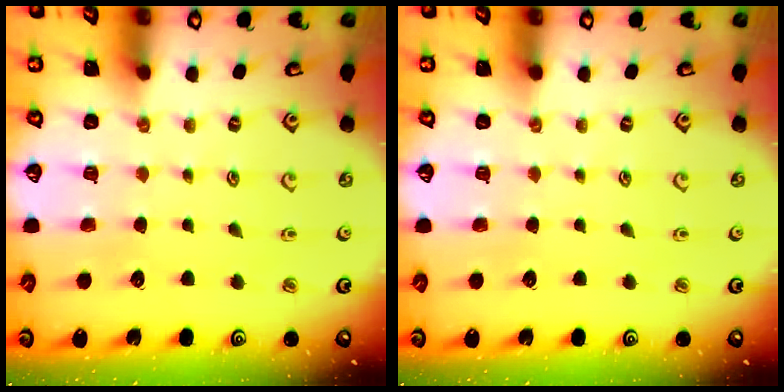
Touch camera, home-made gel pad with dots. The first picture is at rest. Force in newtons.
{"total": 0.0}